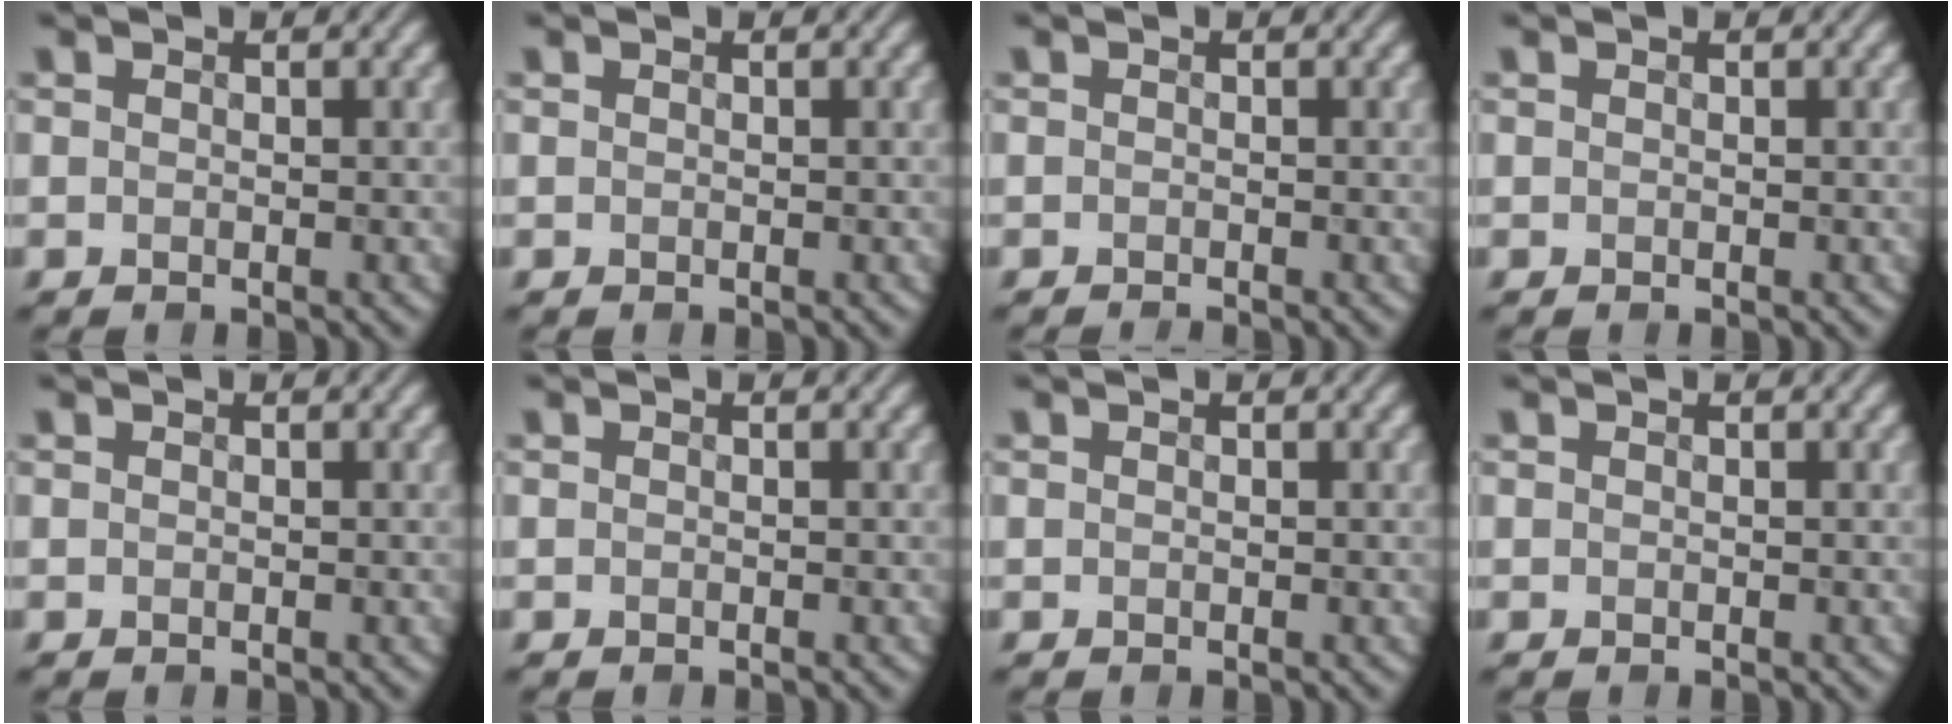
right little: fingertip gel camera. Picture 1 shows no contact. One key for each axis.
{"total": 0.0}
{"total": 0.6, "fx": -0.6, "fy": -0.2, "fz": 0.1, "tx": -0.002, "ty": 0.000, "tz": -0.011}
{"total": 0.0}
{"total": 0.0}
{"total": 0.0}
{"total": 0.0}
{"total": 0.0}